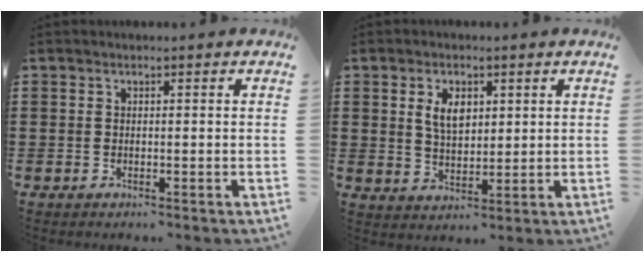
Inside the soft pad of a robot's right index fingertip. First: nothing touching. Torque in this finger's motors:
{"motor_torque": [0.90, 0.76, 0.13, 0.08]}